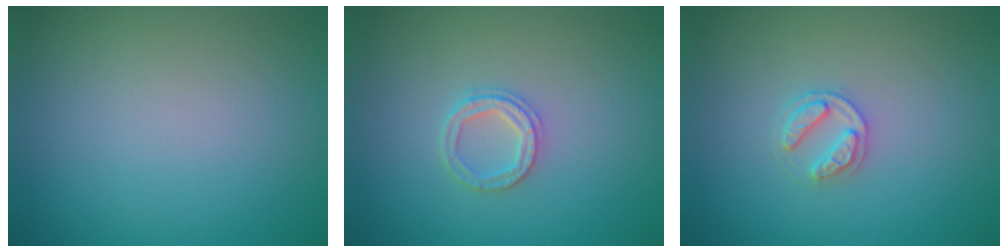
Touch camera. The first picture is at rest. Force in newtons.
{"total": 2.1, "press": 2.0, "slide": 0.4}
{"total": 2.0, "press": 2.0, "slide": 0.3}